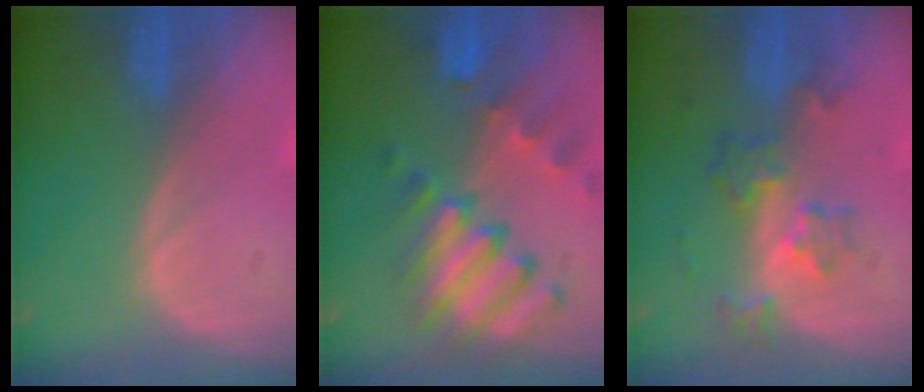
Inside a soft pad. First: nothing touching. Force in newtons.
{"total": 10.2, "press": 8.9, "slide": 5.0}
{"total": 6.1, "press": 5.5, "slide": 2.5}